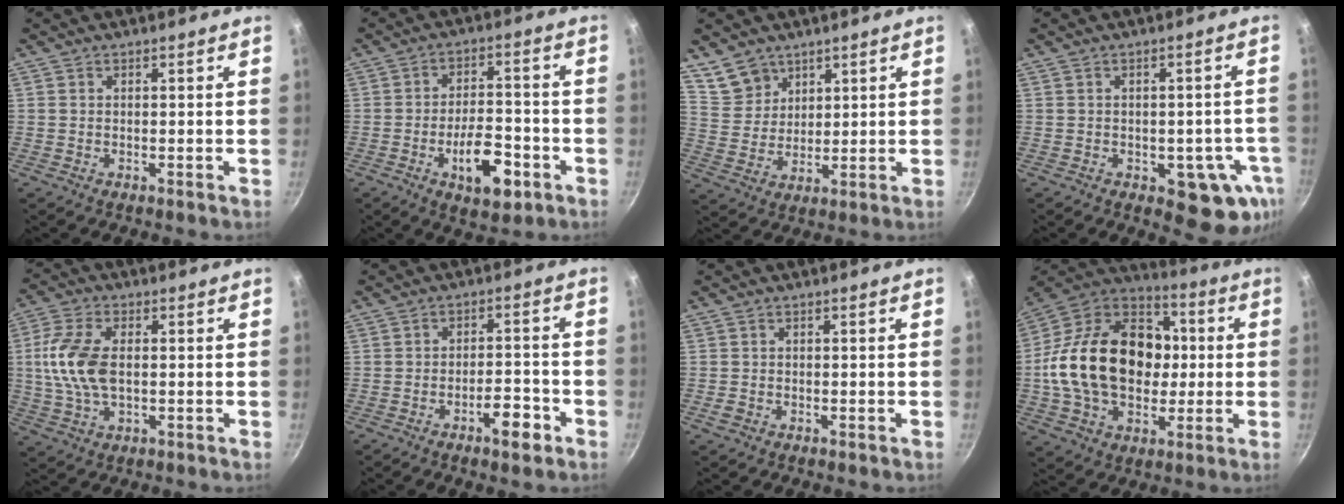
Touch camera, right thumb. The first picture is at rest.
{"total": 11.1, "force": [-4.5, 5.2, 8.7], "torque": [-0.114, 0.026, -0.066]}
{"total": 7.4, "force": [5.2, 5.0, 1.7], "torque": [-0.009, -0.014, 0.110]}
{"total": 9.9, "force": [-3.2, 5.6, 7.5], "torque": [-0.036, 0.007, -0.037]}
{"total": 11.4, "force": [0.4, 6.4, 9.4], "torque": [-0.189, 0.011, 0.001]}
{"total": 6.1, "force": [-3.4, 2.2, 4.6], "torque": [-0.052, 0.026, -0.050]}
{"total": 1.4, "force": [-0.6, 1.1, 0.7], "torque": [-0.011, 0.001, -0.010]}
{"total": 26.6, "force": [0.3, 19.0, 18.6], "torque": [-0.294, 0.034, 0.000]}